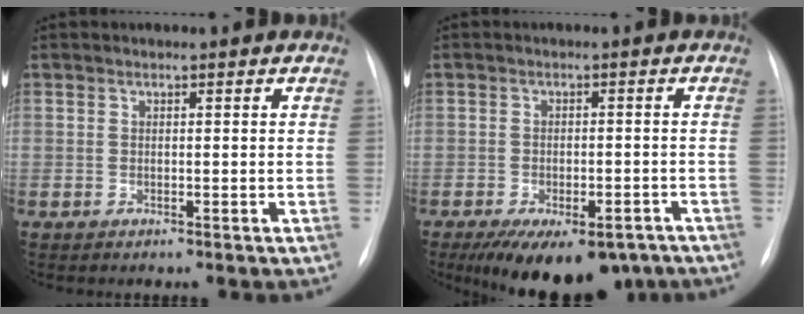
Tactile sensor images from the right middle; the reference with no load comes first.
{"total": 13.9, "force": [-10.2, 5.9, 7.3], "torque": [-0.109, -0.009, -0.134]}